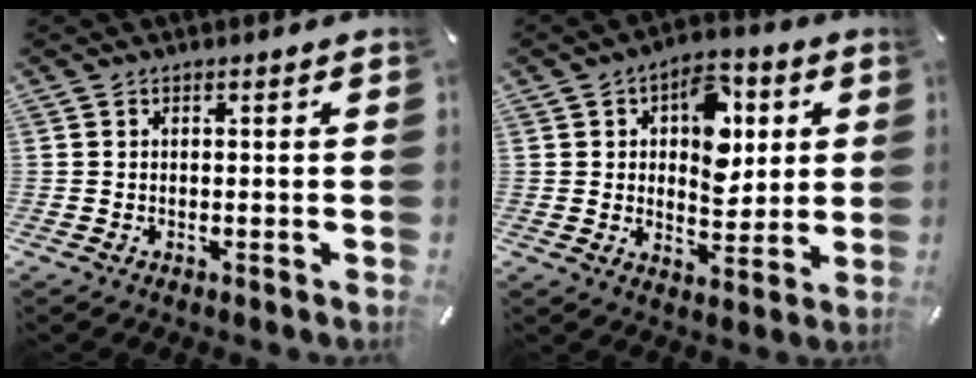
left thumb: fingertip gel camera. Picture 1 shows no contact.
{"total": 12.1, "force": [3.3, 8.3, 8.1], "torque": [-0.104, -0.003, 0.055]}